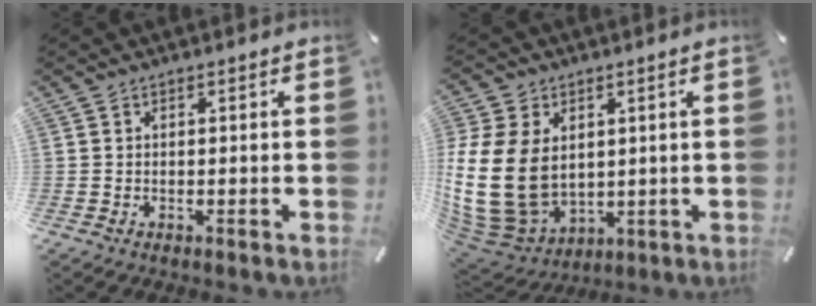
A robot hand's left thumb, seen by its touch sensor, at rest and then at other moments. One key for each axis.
{"total": 18.9, "fx": 1.3, "fy": 14.9, "fz": 11.6, "tx": -0.261, "ty": -0.016, "tz": 0.034}